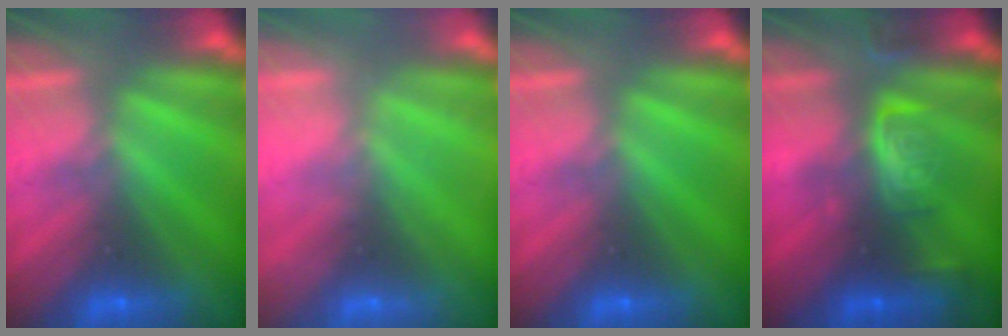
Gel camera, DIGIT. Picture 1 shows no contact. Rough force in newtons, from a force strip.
{"total": 2.3}
{"total": 0.0}
{"total": 2.4}